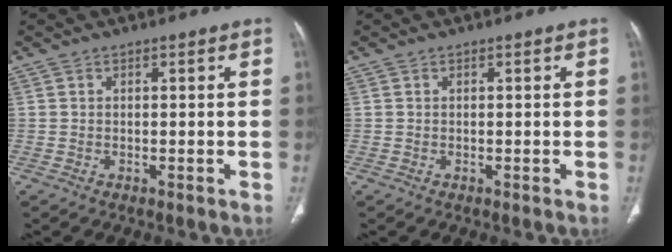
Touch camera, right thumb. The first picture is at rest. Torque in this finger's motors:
{"motor_torque": [0.84, 0.69, 0.00, 0.00, 0.03]}